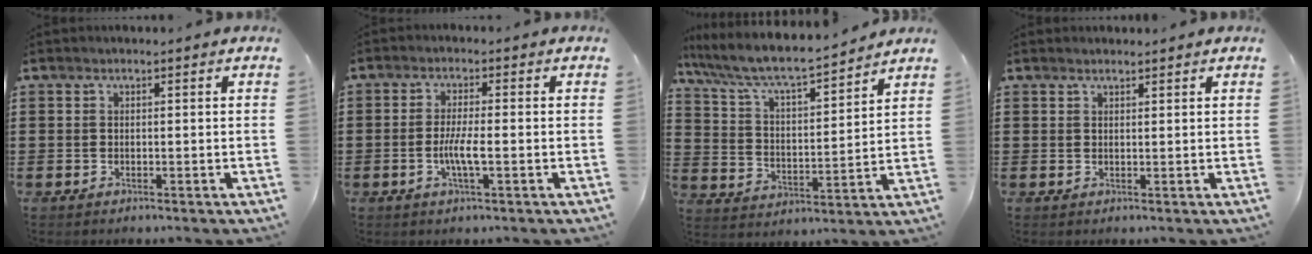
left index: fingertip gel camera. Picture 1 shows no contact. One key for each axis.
{"total": 4.2, "fx": -1.0, "fy": 0.6, "fz": 4.1, "tx": -0.078, "ty": -0.004, "tz": -0.020}
{"total": 6.9, "fx": 6.0, "fy": 0.9, "fz": 3.3, "tx": -0.091, "ty": -0.038, "tz": 0.097}
{"total": 1.0, "fx": 0.9, "fy": 0.1, "fz": 0.3, "tx": -0.007, "ty": 0.000, "tz": 0.017}